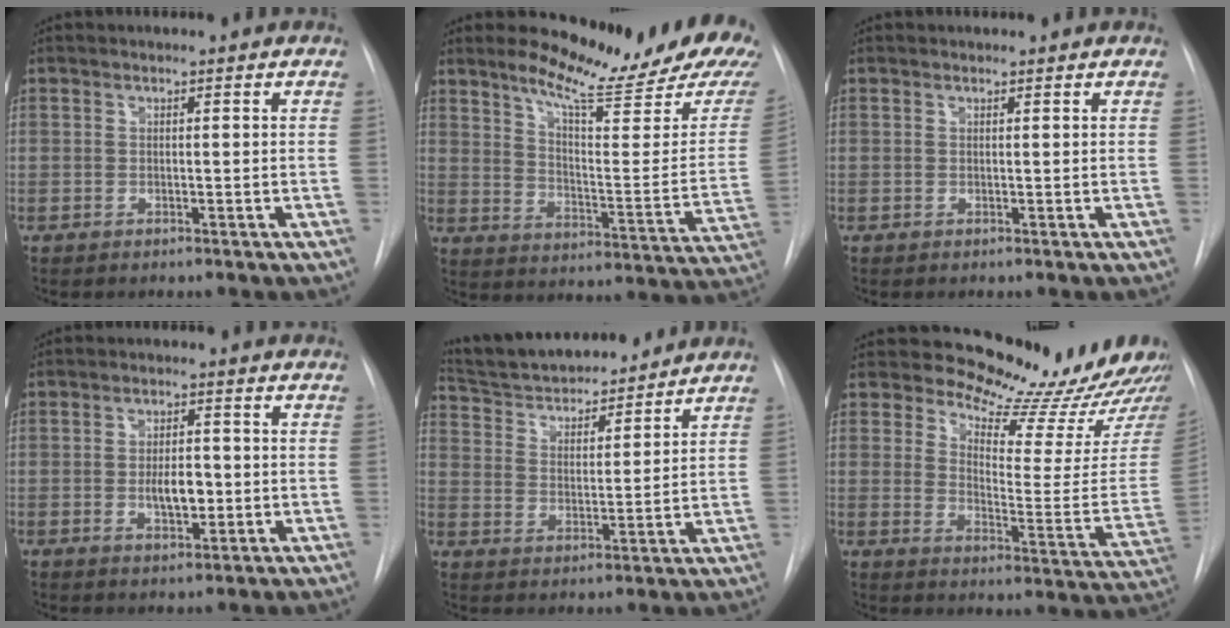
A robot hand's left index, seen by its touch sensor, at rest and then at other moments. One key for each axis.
{"total": 19.0, "fx": 16.3, "fy": 1.1, "fz": 9.8, "tx": -0.143, "ty": -0.089, "tz": 0.216}
{"total": 0.6, "fx": 0.6, "fy": 0.2, "fz": 0.0, "tx": -0.003, "ty": 0.001, "tz": 0.010}
{"total": 4.7, "fx": -0.6, "fy": 2.1, "fz": 4.1, "tx": -0.067, "ty": -0.001, "tz": -0.006}
{"total": 17.0, "fx": 15.6, "fy": 3.7, "fz": 5.8, "tx": -0.096, "ty": 0.015, "tz": 0.254}
{"total": 18.4, "fx": 17.0, "fy": 4.5, "fz": 5.5, "tx": -0.062, "ty": -0.088, "tz": 0.203}